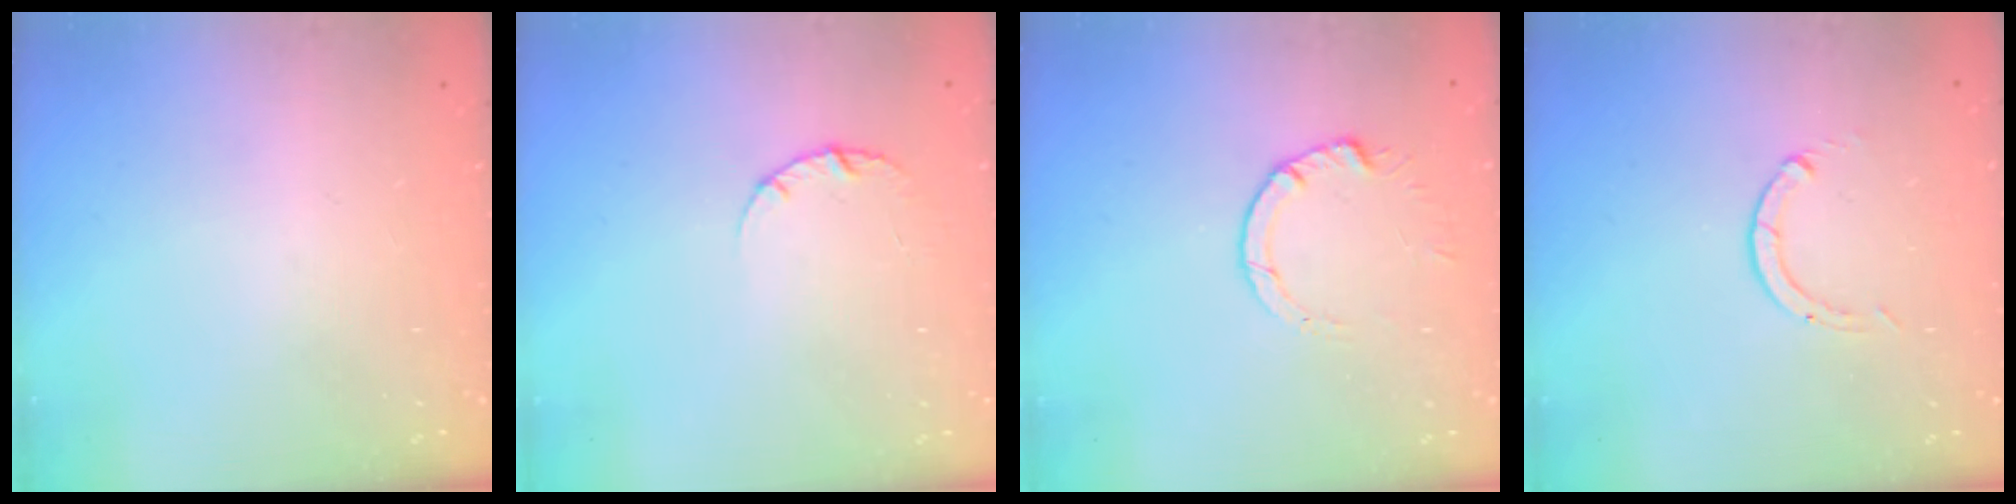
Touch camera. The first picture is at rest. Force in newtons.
{"total": 2.5, "press": 2.5, "slide": 0.3}
{"total": 3.5, "press": 3.5, "slide": 0.4}
{"total": 0.0}